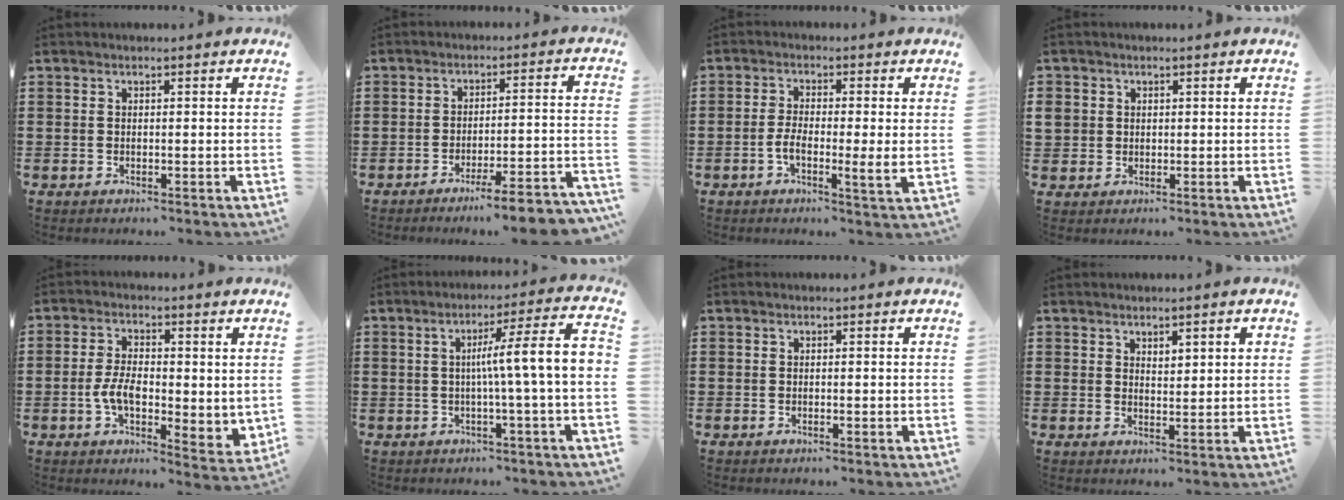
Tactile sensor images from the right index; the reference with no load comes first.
{"total": 5.4, "force": [-4.7, -0.3, 2.6], "torque": [-0.043, -0.014, -0.090]}
{"total": 4.9, "force": [-0.9, 1.1, 4.8], "torque": [-0.092, -0.004, -0.018]}
{"total": 2.0, "force": [0.4, 1.9, 0.3], "torque": [-0.014, 0.009, 0.006]}
{"total": 6.0, "force": [-0.6, 3.1, 5.0], "torque": [-0.109, 0.004, -0.013]}
{"total": 8.0, "force": [-0.4, -0.4, 8.0], "torque": [-0.138, -0.008, -0.015]}
{"total": 0.0}
{"total": 1.5, "force": [1.3, 0.5, 0.4], "torque": [-0.009, 0.004, 0.024]}